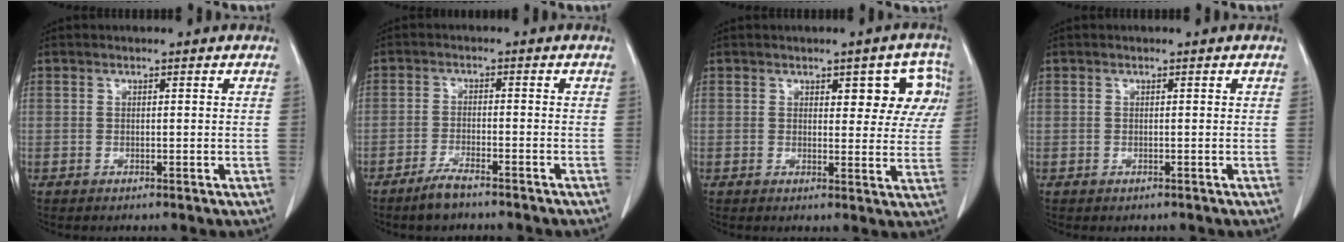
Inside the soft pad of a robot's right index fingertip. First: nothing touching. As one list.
[{"total": 4.3, "force": [-3.5, 0.6, 2.5], "torque": [-0.048, -0.004, -0.058]}, {"total": 7.2, "force": [2.7, 3.1, 6.0], "torque": [-0.049, 0.016, 0.029]}, {"total": 0.8, "force": [-0.3, 0.7, 0.0], "torque": [-0.001, 0.006, -0.004]}]